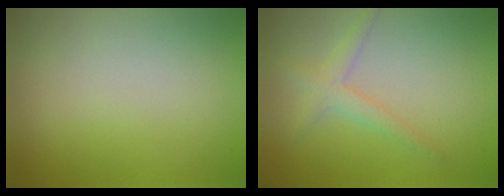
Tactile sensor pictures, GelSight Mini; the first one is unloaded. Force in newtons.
{"total": 1.8, "press": 1.8, "slide": 0.1}